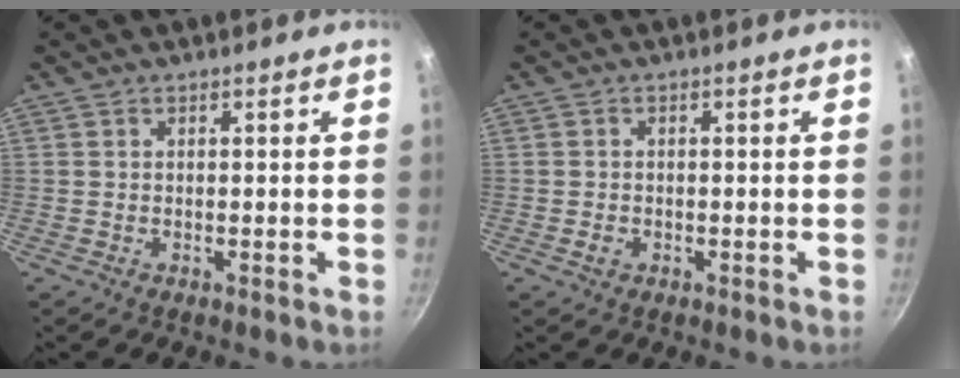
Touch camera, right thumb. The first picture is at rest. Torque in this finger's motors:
{"motor_torque": [-0.31, -0.03, -0.21, 0.35, -0.02]}